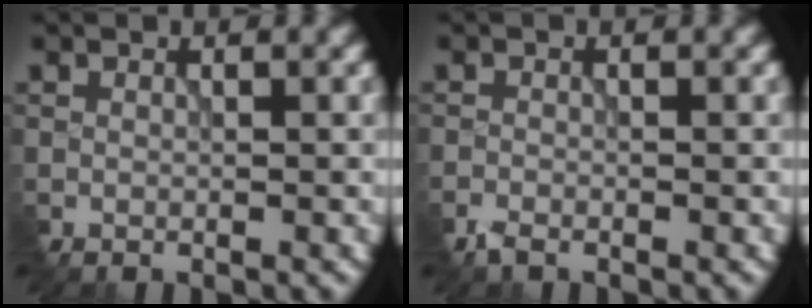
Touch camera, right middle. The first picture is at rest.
{"total": 1.6, "force": [-1.4, 0.6, 0.6], "torque": [-0.018, -0.004, -0.029]}